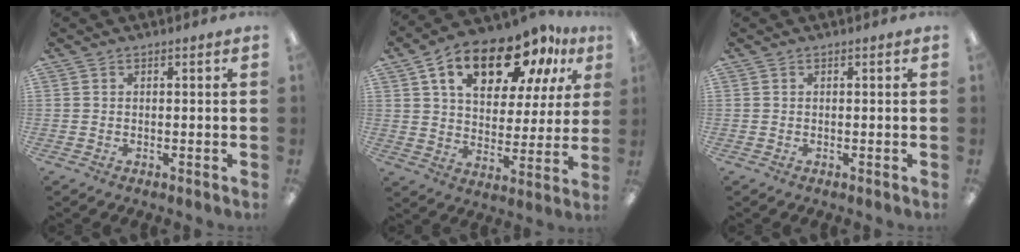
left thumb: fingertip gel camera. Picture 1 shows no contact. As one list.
[{"total": 19.1, "force": [11.1, 9.9, 12.0], "torque": [-0.200, -0.035, 0.190]}, {"total": 0.0}]